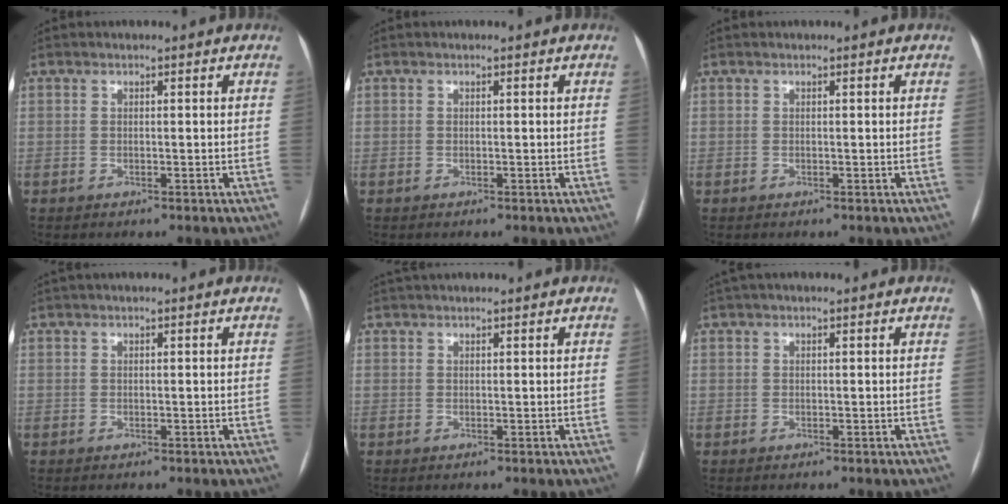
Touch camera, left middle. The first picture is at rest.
{"total": 0.0}
{"total": 0.0}
{"total": 1.6, "force": [1.3, 0.1, 0.9], "torque": [-0.011, 0.028, 0.023]}
{"total": 3.3, "force": [2.9, 0.5, 1.3], "torque": [-0.017, 0.036, 0.049]}
{"total": 2.5, "force": [1.9, 0.5, 1.6], "torque": [-0.028, 0.035, 0.034]}